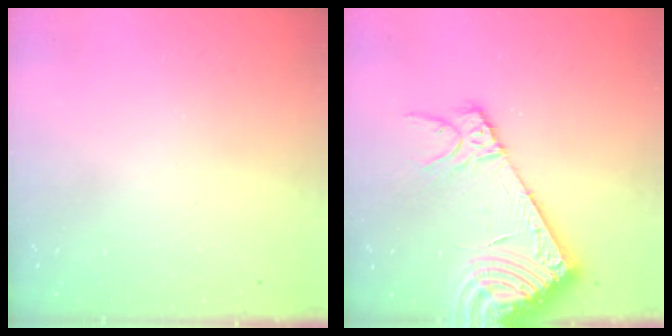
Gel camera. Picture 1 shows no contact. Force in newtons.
{"total": 15.2, "press": 14.9, "slide": 3.4}